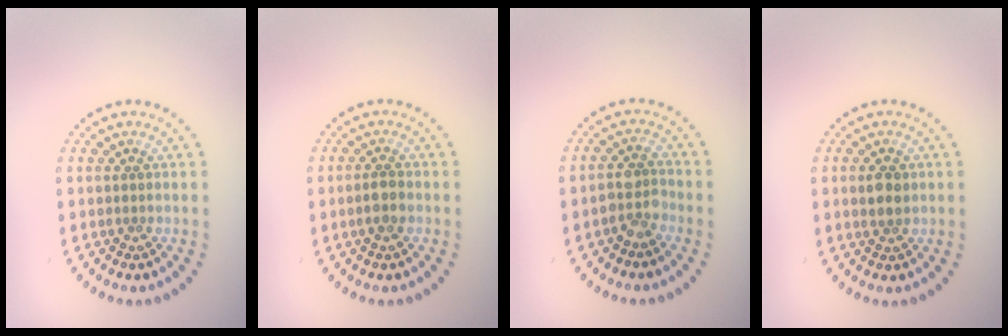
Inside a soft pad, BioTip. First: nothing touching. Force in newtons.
{"total": 1.9, "press": 1.8, "slide": 0.3}
{"total": 2.3, "press": 2.0, "slide": 1.1}
{"total": 2.0, "press": 1.9, "slide": 0.4}